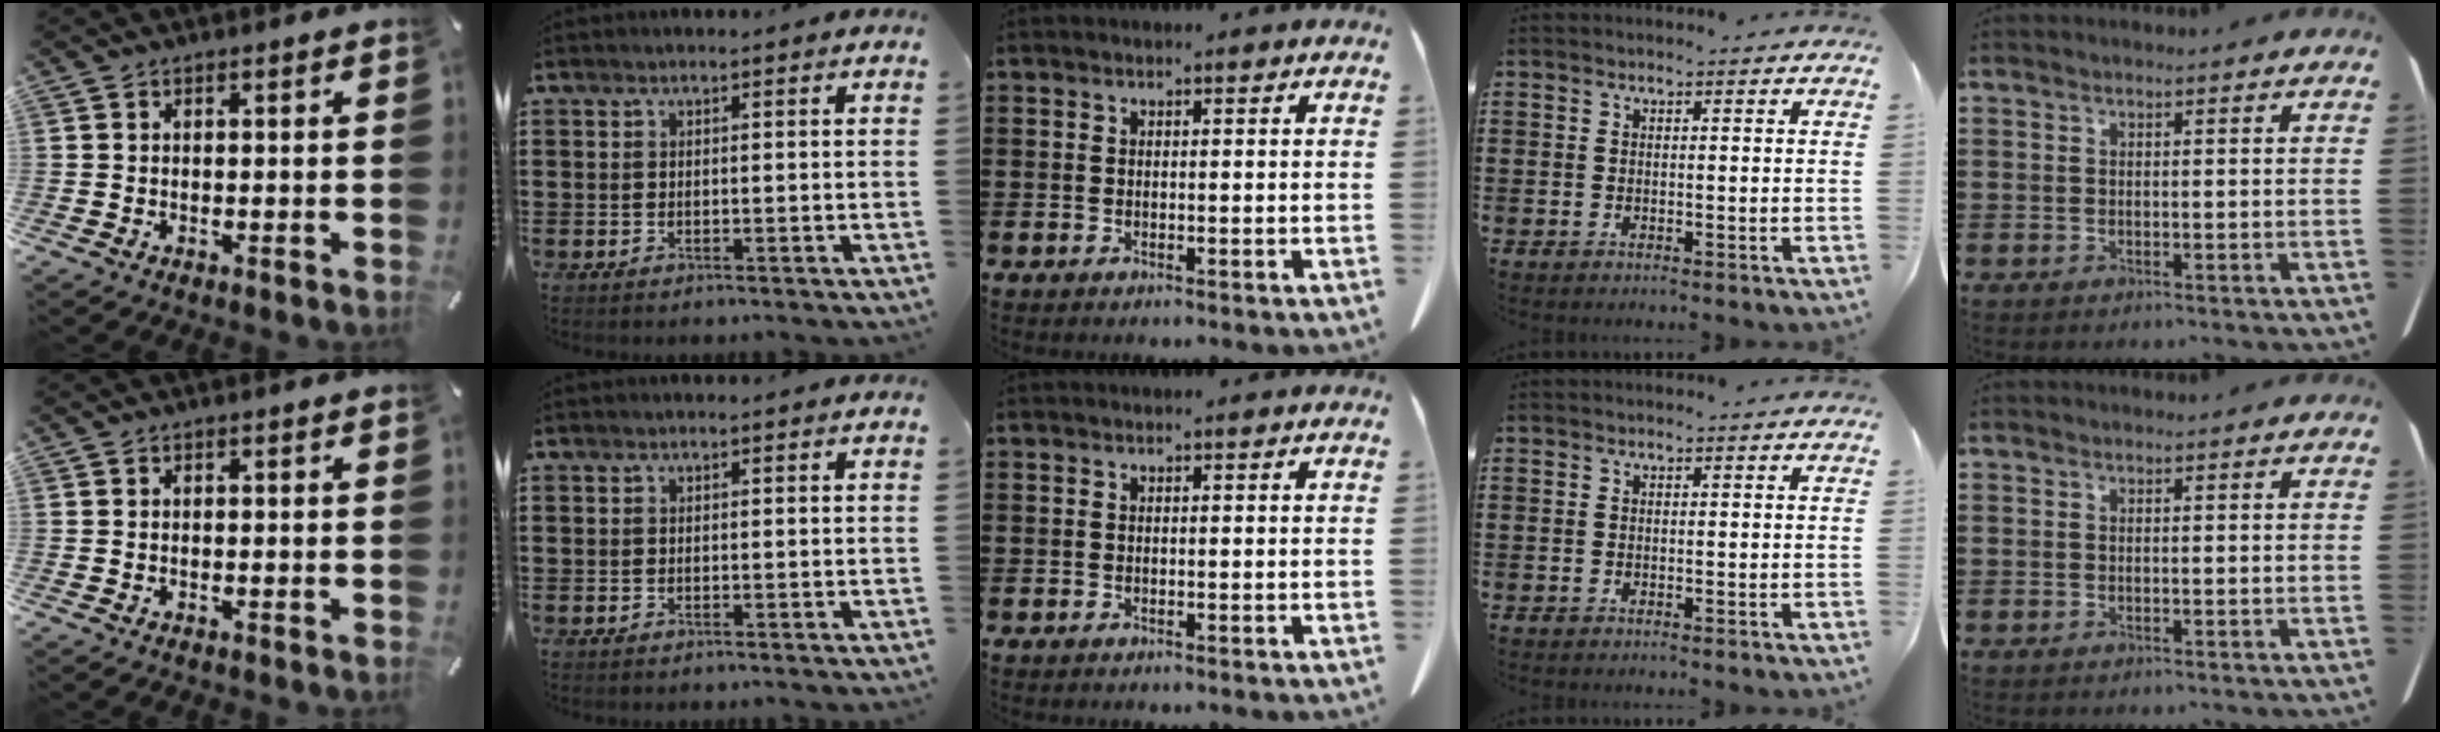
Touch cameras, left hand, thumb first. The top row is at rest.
{}